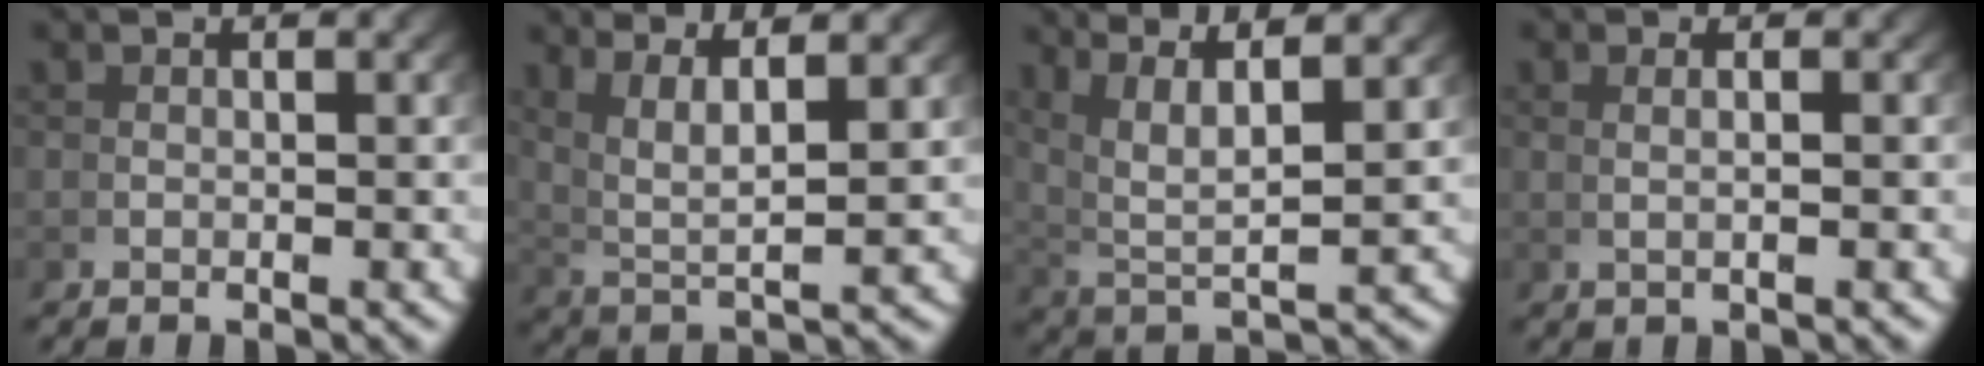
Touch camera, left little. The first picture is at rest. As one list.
[{"total": 6.0, "force": [3.0, 2.1, 4.8], "torque": [-0.091, -0.008, 0.060]}, {"total": 7.3, "force": [3.7, 3.1, 5.5], "torque": [-0.111, -0.009, 0.072]}, {"total": 1.4, "force": [0.4, -0.9, 1.0], "torque": [-0.016, 0.005, 0.010]}]